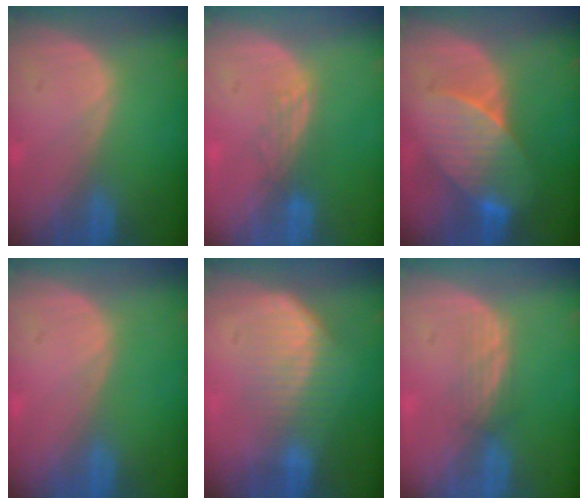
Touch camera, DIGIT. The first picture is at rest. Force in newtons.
{"total": 2.9, "press": 2.4, "slide": 1.6}
{"total": 7.7, "press": 7.6, "slide": 1.6}
{"total": 0.0}
{"total": 7.4, "press": 6.4, "slide": 3.8}
{"total": 2.4, "press": 2.3, "slide": 0.6}